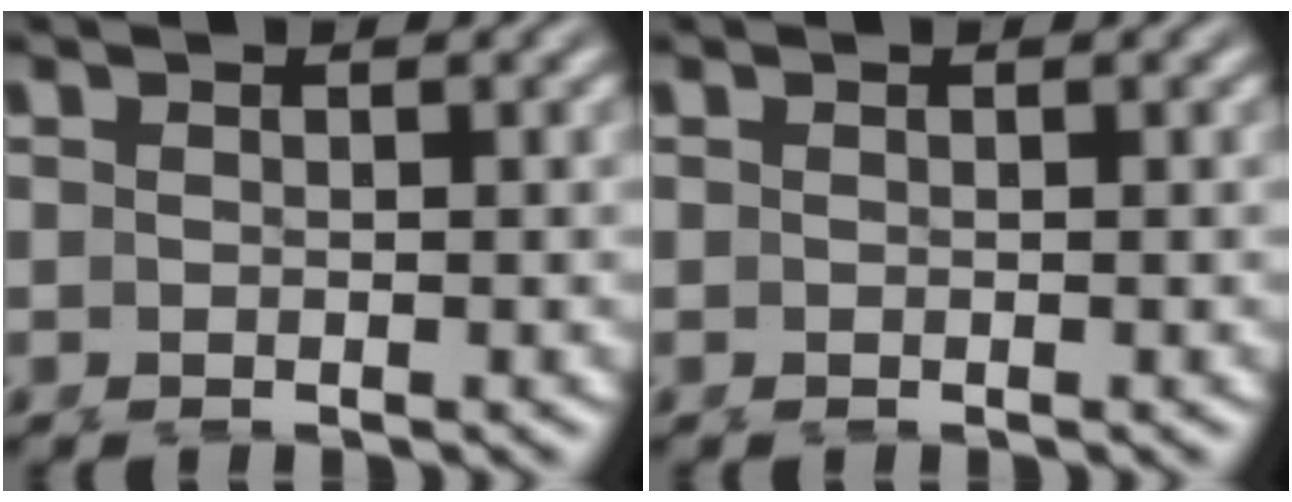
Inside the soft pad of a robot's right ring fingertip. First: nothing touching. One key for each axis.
{"total": 0.0}